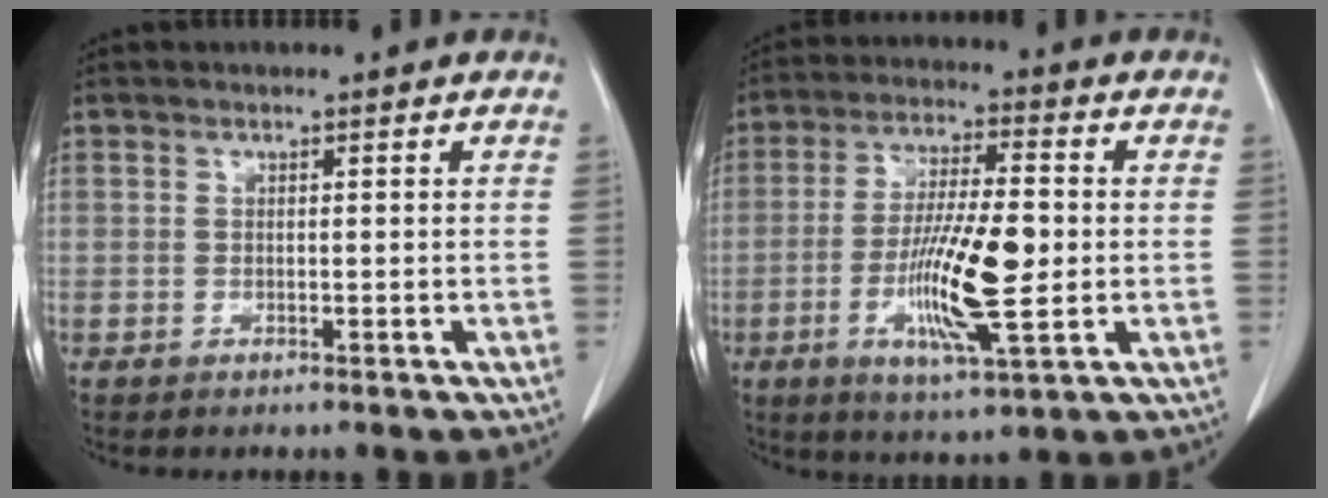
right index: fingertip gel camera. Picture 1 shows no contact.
{"total": 13.0, "force": [-2.1, 1.9, 12.7], "torque": [-0.239, -0.010, -0.039]}